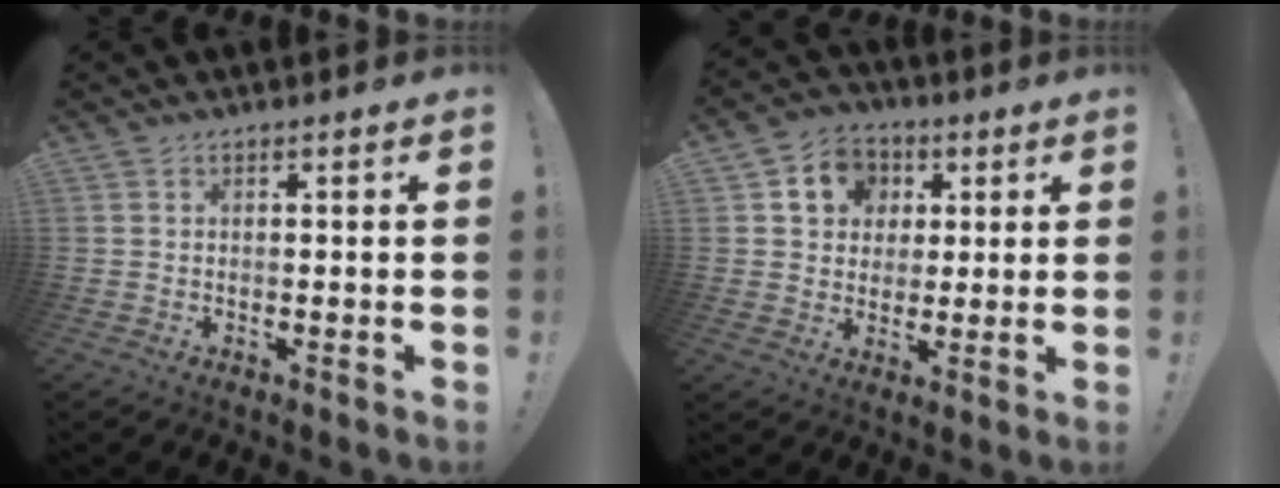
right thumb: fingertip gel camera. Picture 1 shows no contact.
{"total": 9.9, "force": [3.0, 8.8, 3.4], "torque": [-0.042, -0.007, 0.060]}